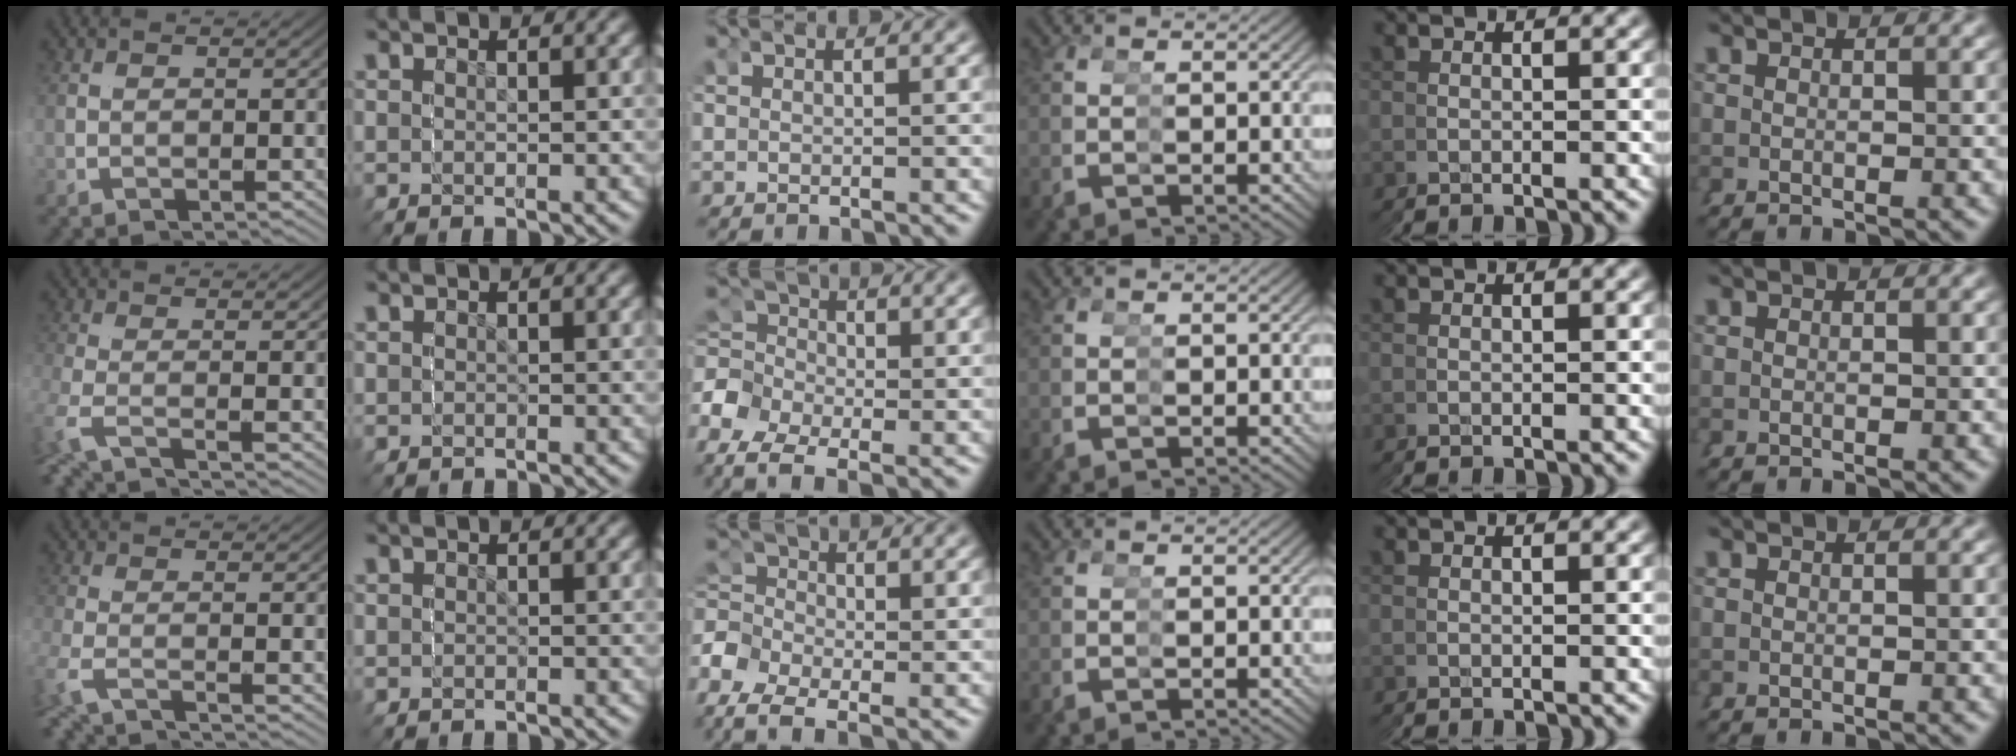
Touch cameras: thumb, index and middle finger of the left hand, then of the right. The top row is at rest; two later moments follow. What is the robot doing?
{"motion": "grasp_and_lifting", "object": "stress ball aka squeeze ball"}